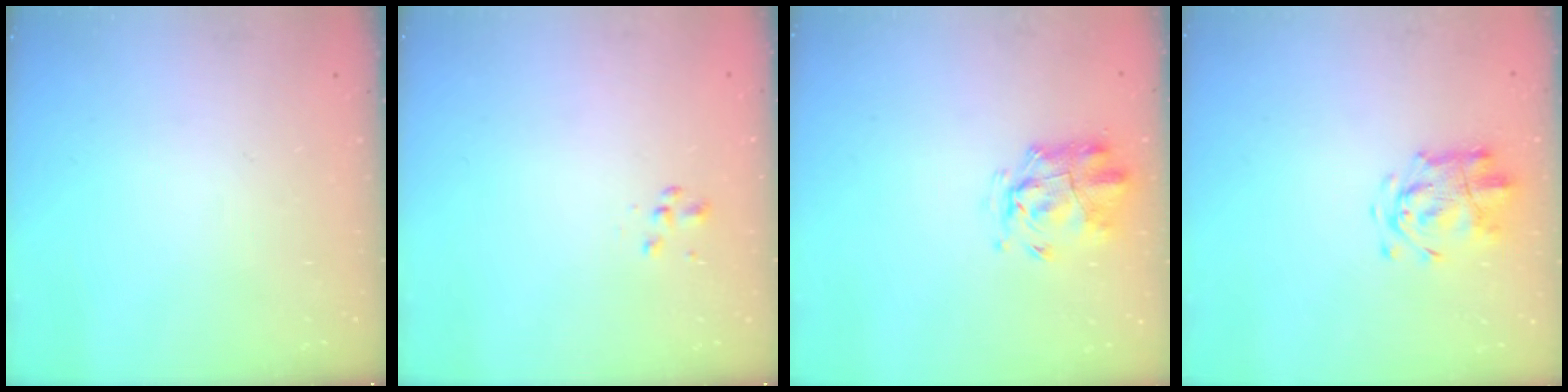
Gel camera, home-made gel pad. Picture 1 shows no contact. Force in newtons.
{"total": 1.6, "press": 1.5, "slide": 0.4}
{"total": 3.4, "press": 3.1, "slide": 1.5}
{"total": 4.1, "press": 3.9, "slide": 1.1}